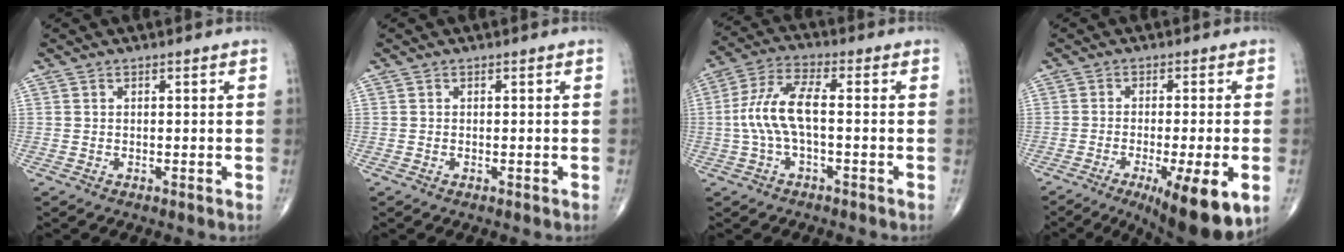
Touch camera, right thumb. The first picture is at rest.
{"total": 0.0}
{"total": 9.3, "force": [-0.7, 3.4, 8.6], "torque": [-0.198, 0.030, -0.017]}
{"total": 14.4, "force": [-6.1, 3.2, 12.6], "torque": [-0.152, -0.012, -0.083]}